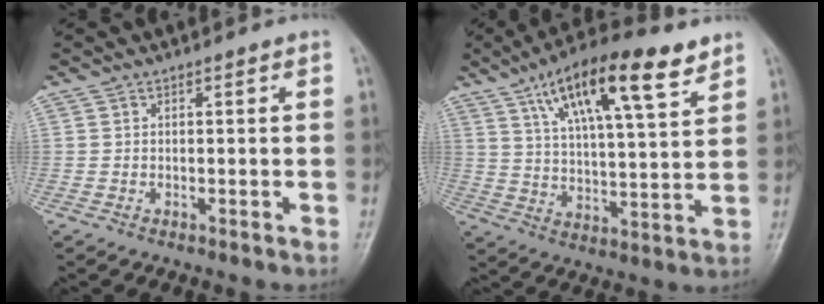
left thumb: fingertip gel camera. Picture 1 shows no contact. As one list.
[{"total": 18.5, "force": [10.5, 5.2, 14.3], "torque": [-0.218, -0.024, 0.178]}]